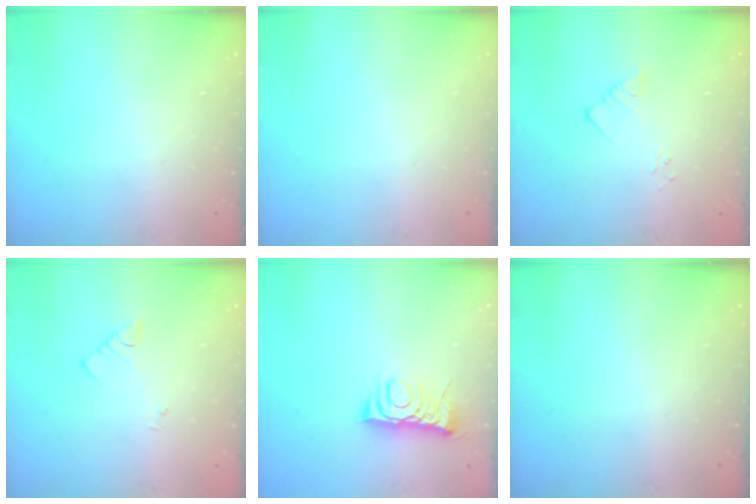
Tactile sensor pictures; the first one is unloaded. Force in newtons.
{"total": 0.0}
{"total": 2.2, "press": 2.2, "slide": 0.2}
{"total": 2.1, "press": 2.1, "slide": 0.4}
{"total": 7.1, "press": 7.1, "slide": 0.9}
{"total": 0.0}